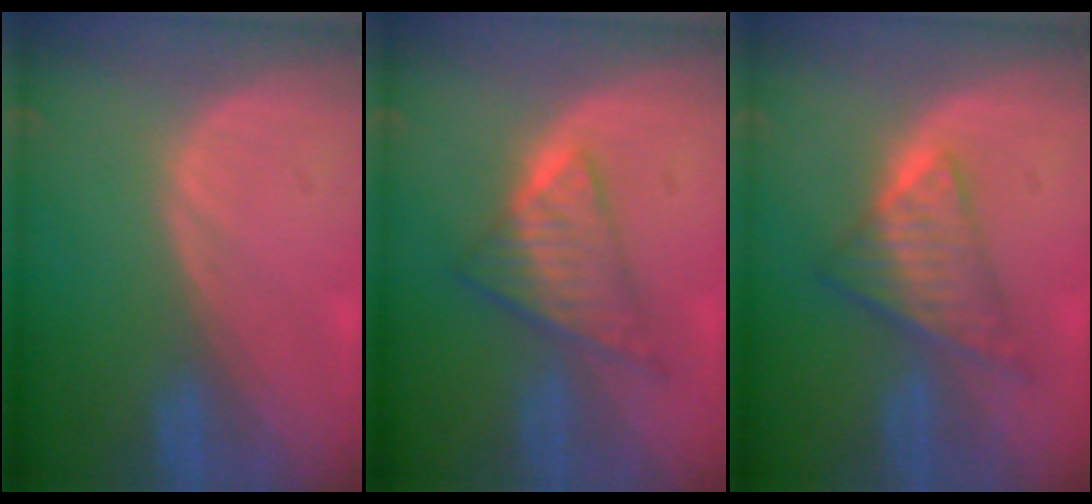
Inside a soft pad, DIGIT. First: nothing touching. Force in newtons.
{"total": 7.2, "press": 6.3, "slide": 3.6}
{"total": 7.4, "press": 6.2, "slide": 3.9}